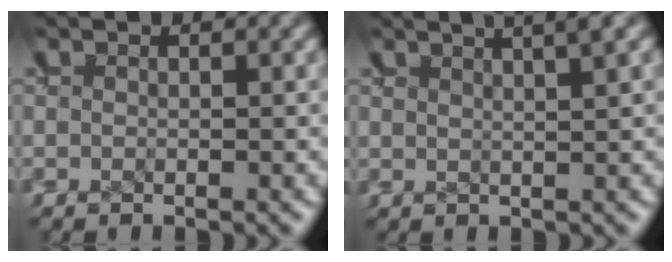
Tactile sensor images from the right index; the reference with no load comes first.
{"total": 3.7, "force": [2.9, 0.5, 2.2], "torque": [-0.025, 0.014, 0.044]}